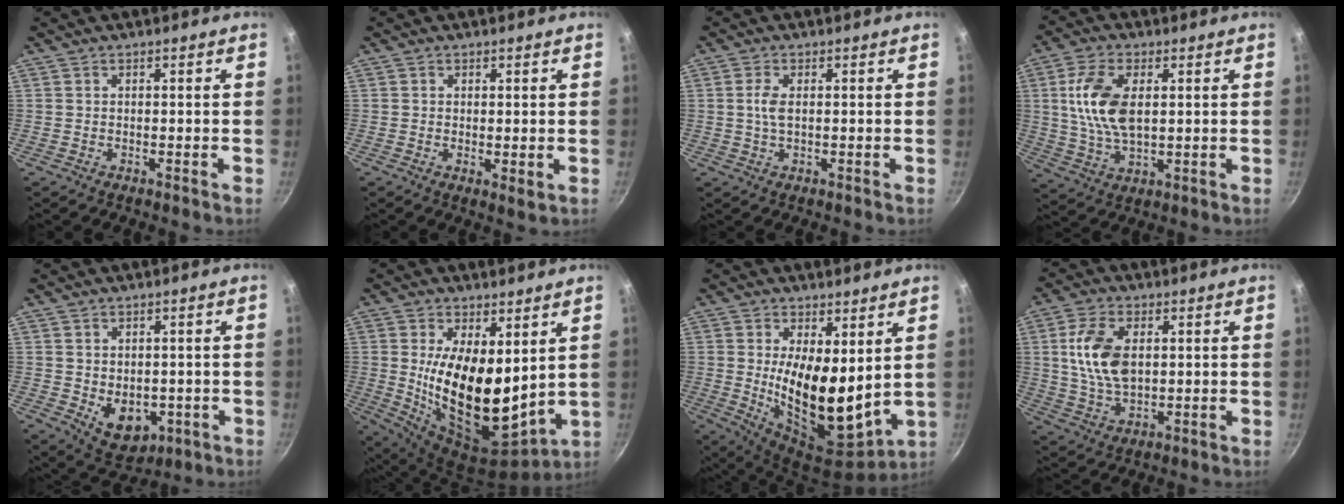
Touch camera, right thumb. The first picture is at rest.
{"total": 1.9, "force": [0.4, 0.9, 1.6], "torque": [-0.025, -0.012, 0.004]}
{"total": 2.8, "force": [0.3, 1.2, 2.6], "torque": [-0.058, 0.002, 0.005]}
{"total": 11.8, "force": [2.1, 6.3, 9.7], "torque": [-0.184, -0.004, 0.042]}
{"total": 8.0, "force": [-1.2, 5.9, 5.3], "torque": [-0.052, -0.009, 0.003]}
{"total": 19.3, "force": [3.5, 9.7, 16.3], "torque": [-0.262, -0.057, 0.076]}
{"total": 16.2, "force": [2.6, 7.6, 14.1], "torque": [-0.208, -0.052, 0.057]}
{"total": 11.1, "force": [1.9, 6.5, 8.8], "torque": [-0.158, -0.008, 0.038]}